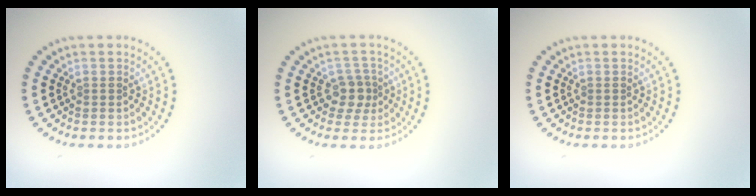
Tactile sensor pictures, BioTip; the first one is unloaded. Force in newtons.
{"total": 2.2, "press": 1.8, "slide": 1.3}
{"total": 0.0}